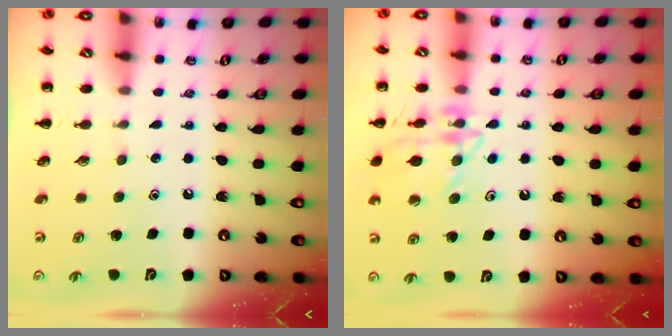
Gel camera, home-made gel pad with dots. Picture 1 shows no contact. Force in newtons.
{"total": 14.8, "press": 14.8, "slide": 0.9}